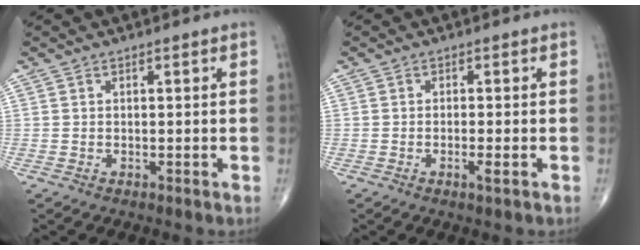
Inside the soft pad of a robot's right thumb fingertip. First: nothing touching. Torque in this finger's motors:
{"motor_torque": [-0.34, -0.12, -0.12, -0.10, -0.02]}